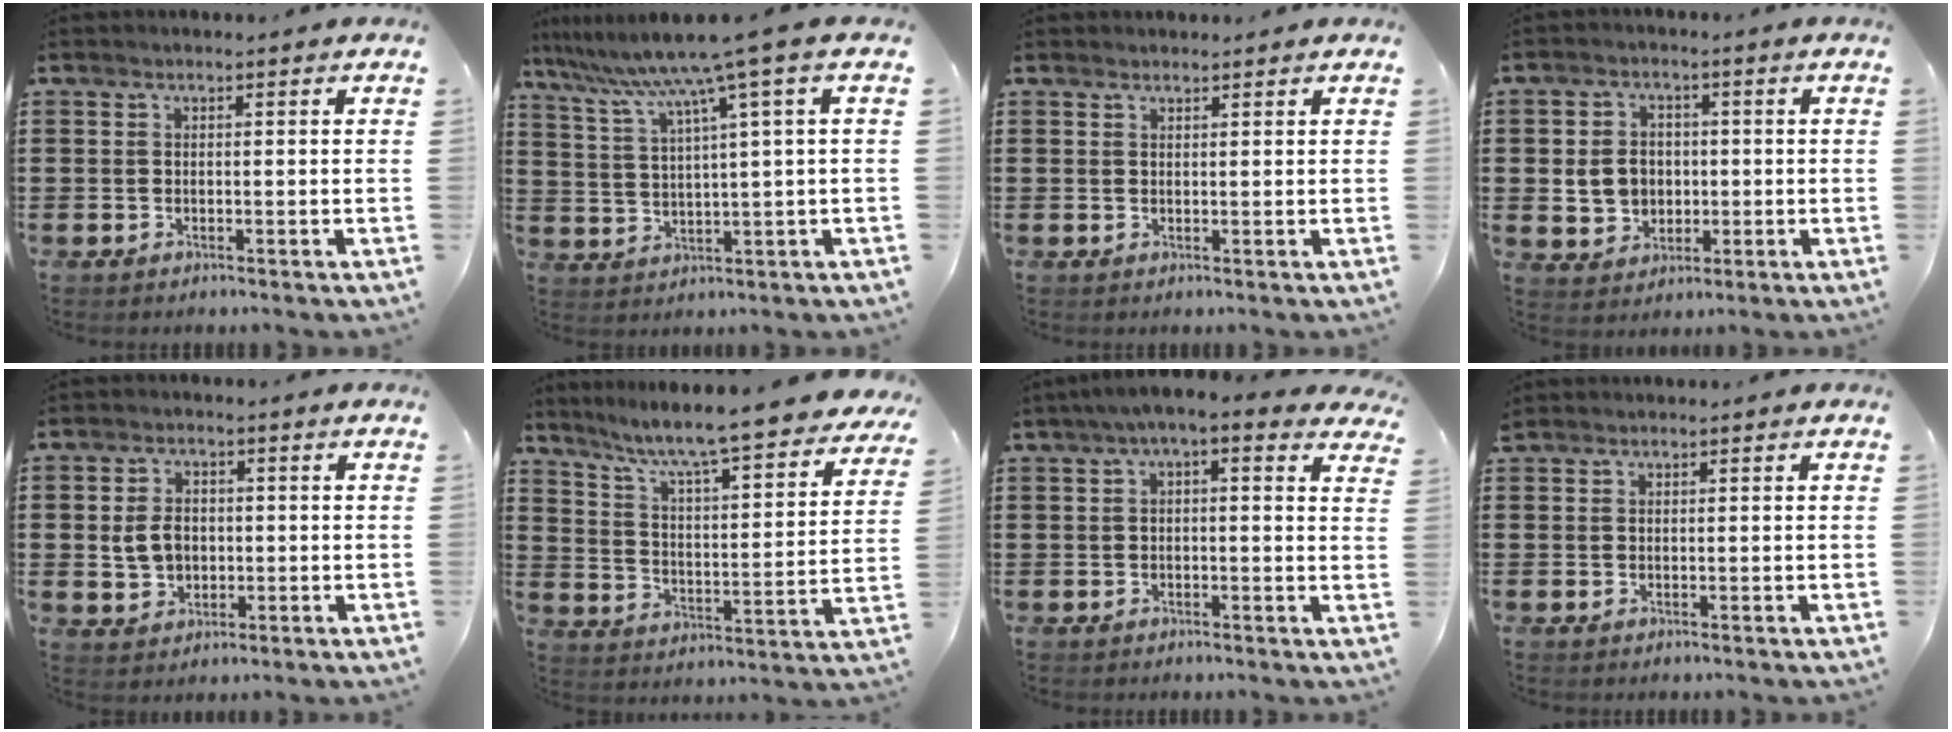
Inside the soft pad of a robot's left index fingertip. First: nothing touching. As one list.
[{"total": 8.6, "force": [5.7, -1.3, 6.4], "torque": [-0.143, -0.038, 0.089]}, {"total": 1.0, "force": [1.0, 0.2, 0.1], "torque": [-0.003, 0.000, 0.019]}, {"total": 5.4, "force": [0.1, 4.8, 2.5], "torque": [-0.055, 0.011, -0.001]}, {"total": 4.5, "force": [0.0, 3.4, 2.9], "torque": [-0.063, 0.003, -0.007]}, {"total": 7.5, "force": [6.6, -0.6, 3.5], "torque": [-0.096, -0.057, 0.104]}, {"total": 3.5, "force": [1.8, 0.7, 2.9], "torque": [-0.060, 0.001, 0.029]}, {"total": 0.6, "force": [0.6, 0.3, 0.0], "torque": [-0.003, 0.002, 0.012]}]